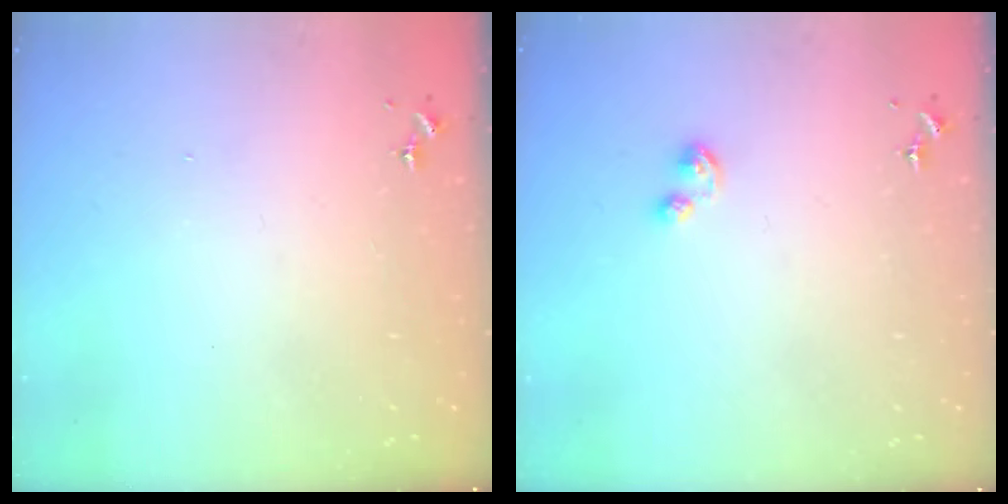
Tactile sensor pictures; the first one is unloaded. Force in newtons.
{"total": 2.9, "press": 2.9, "slide": 0.4}